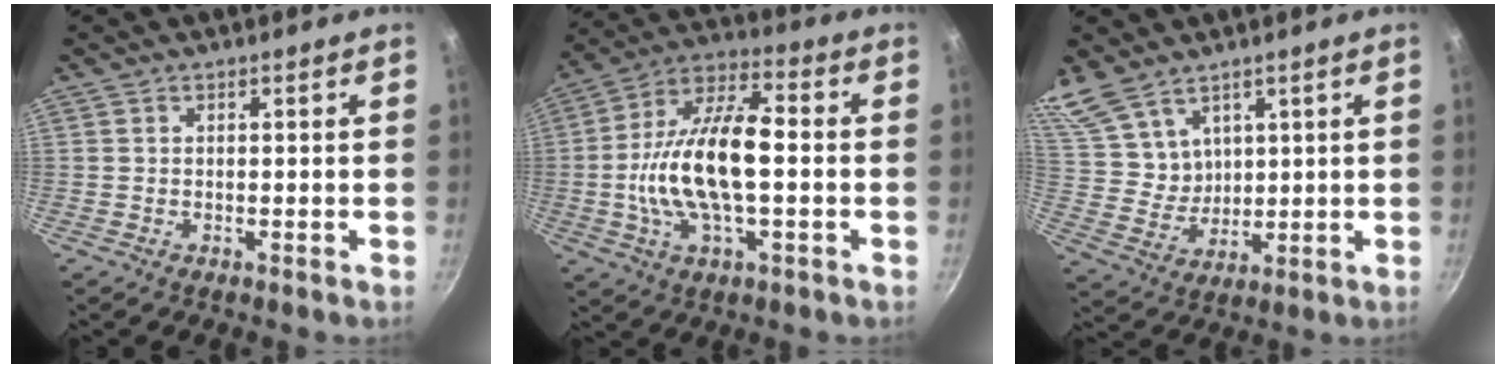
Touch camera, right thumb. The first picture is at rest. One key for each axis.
{"total": 17.8, "fx": -1.3, "fy": 7.9, "fz": 15.9, "tx": -0.286, "ty": 0.033, "tz": -0.036}
{"total": 11.5, "fx": 8.3, "fy": 6.7, "fz": 4.3, "tx": -0.068, "ty": -0.030, "tz": 0.184}